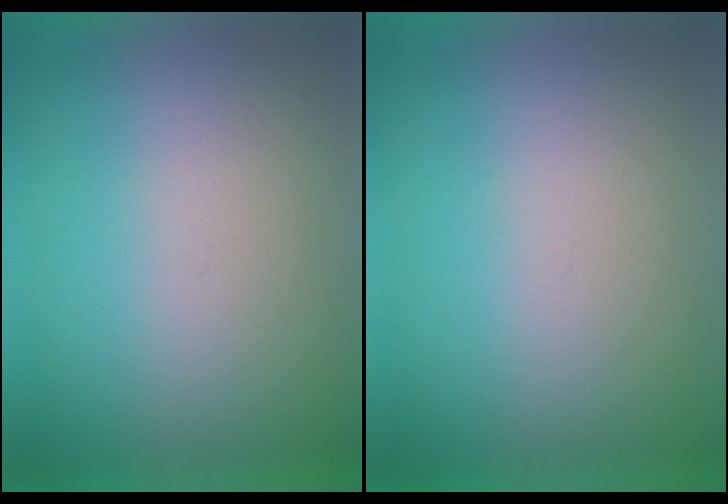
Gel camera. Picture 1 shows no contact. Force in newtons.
{"total": 0.0}